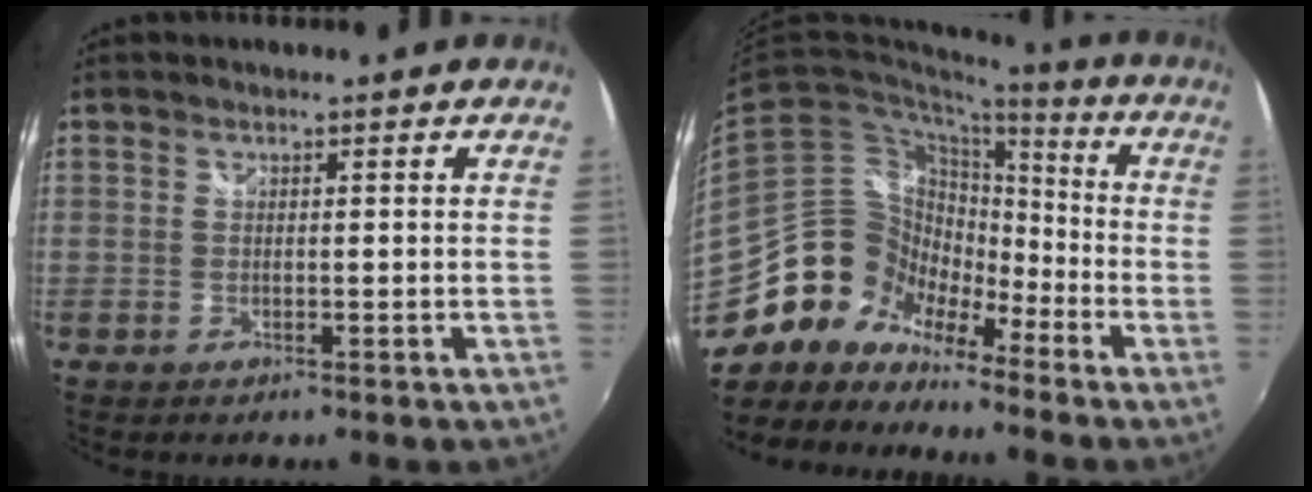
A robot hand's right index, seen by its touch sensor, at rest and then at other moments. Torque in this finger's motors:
{"motor_torque": [0.36, -0.32, -0.01, -0.21]}